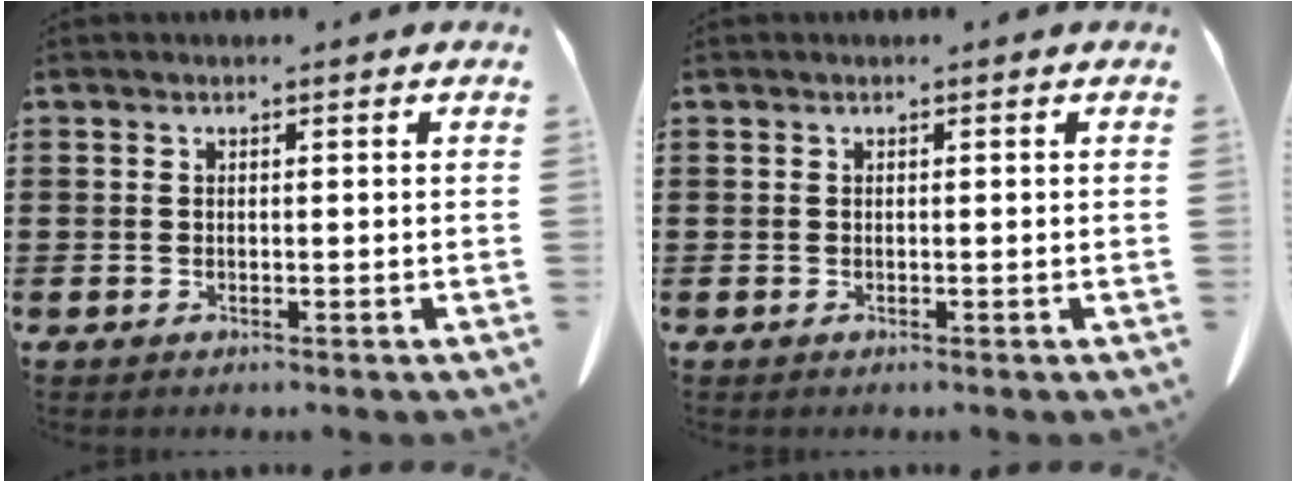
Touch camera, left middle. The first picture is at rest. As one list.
[{"total": 0.0}]